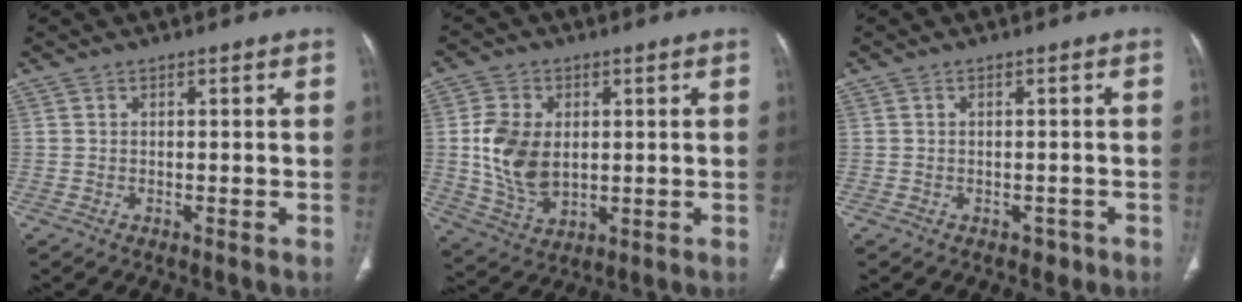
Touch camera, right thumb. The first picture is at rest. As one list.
[{"total": 11.1, "force": [0.9, 7.7, 8.0], "torque": [-0.137, -0.010, 0.027]}, {"total": 1.6, "force": [-0.8, 1.3, 0.5], "torque": [0.005, 0.004, -0.008]}]